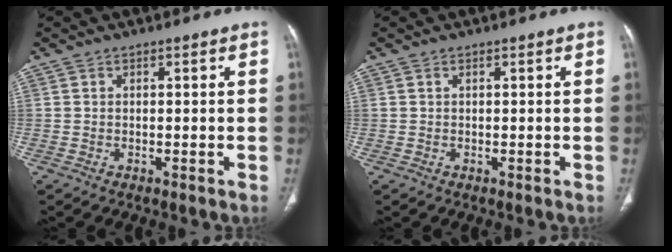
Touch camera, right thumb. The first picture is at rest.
{"total": 0.0}